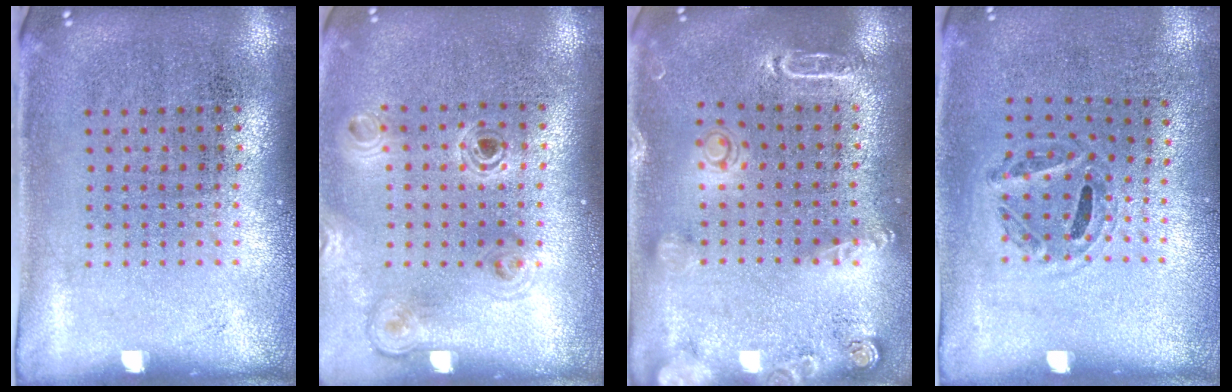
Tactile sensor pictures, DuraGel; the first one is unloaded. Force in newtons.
{"total": 1.1, "press": 1.1, "slide": 0.1}
{"total": 1.8, "press": 1.8, "slide": 0.4}
{"total": 1.0, "press": 0.7, "slide": 0.8}